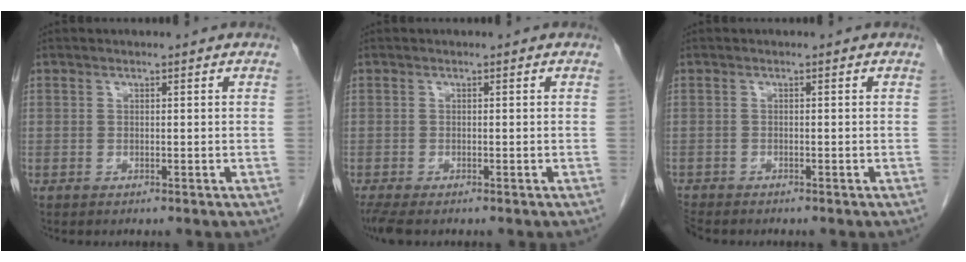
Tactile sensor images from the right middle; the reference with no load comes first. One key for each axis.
{"total": 3.3, "fx": -2.6, "fy": 0.8, "fz": 1.9, "tx": -0.040, "ty": -0.012, "tz": -0.043}
{"total": 2.0, "fx": -2.0, "fy": 0.4, "fz": 0.3, "tx": -0.010, "ty": -0.009, "tz": -0.036}